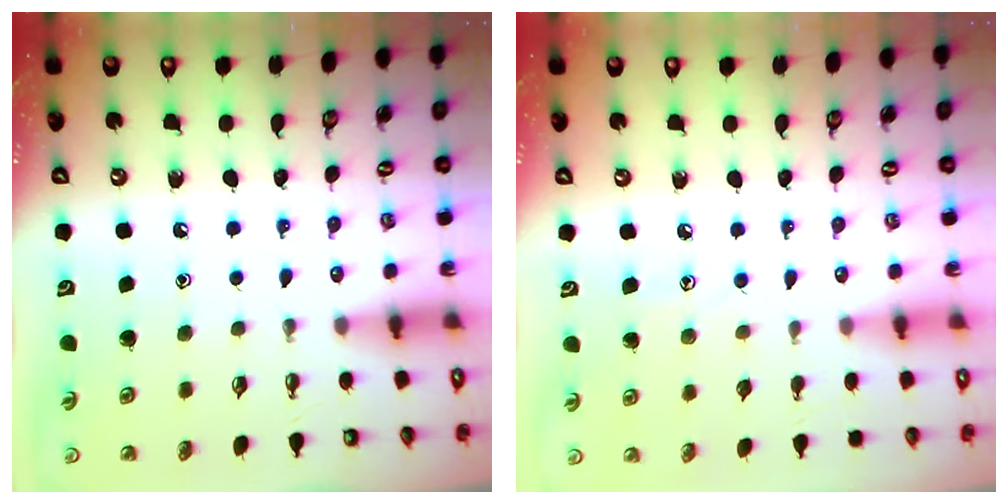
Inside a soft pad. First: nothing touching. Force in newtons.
{"total": 6.1, "press": 6.0, "slide": 0.5}